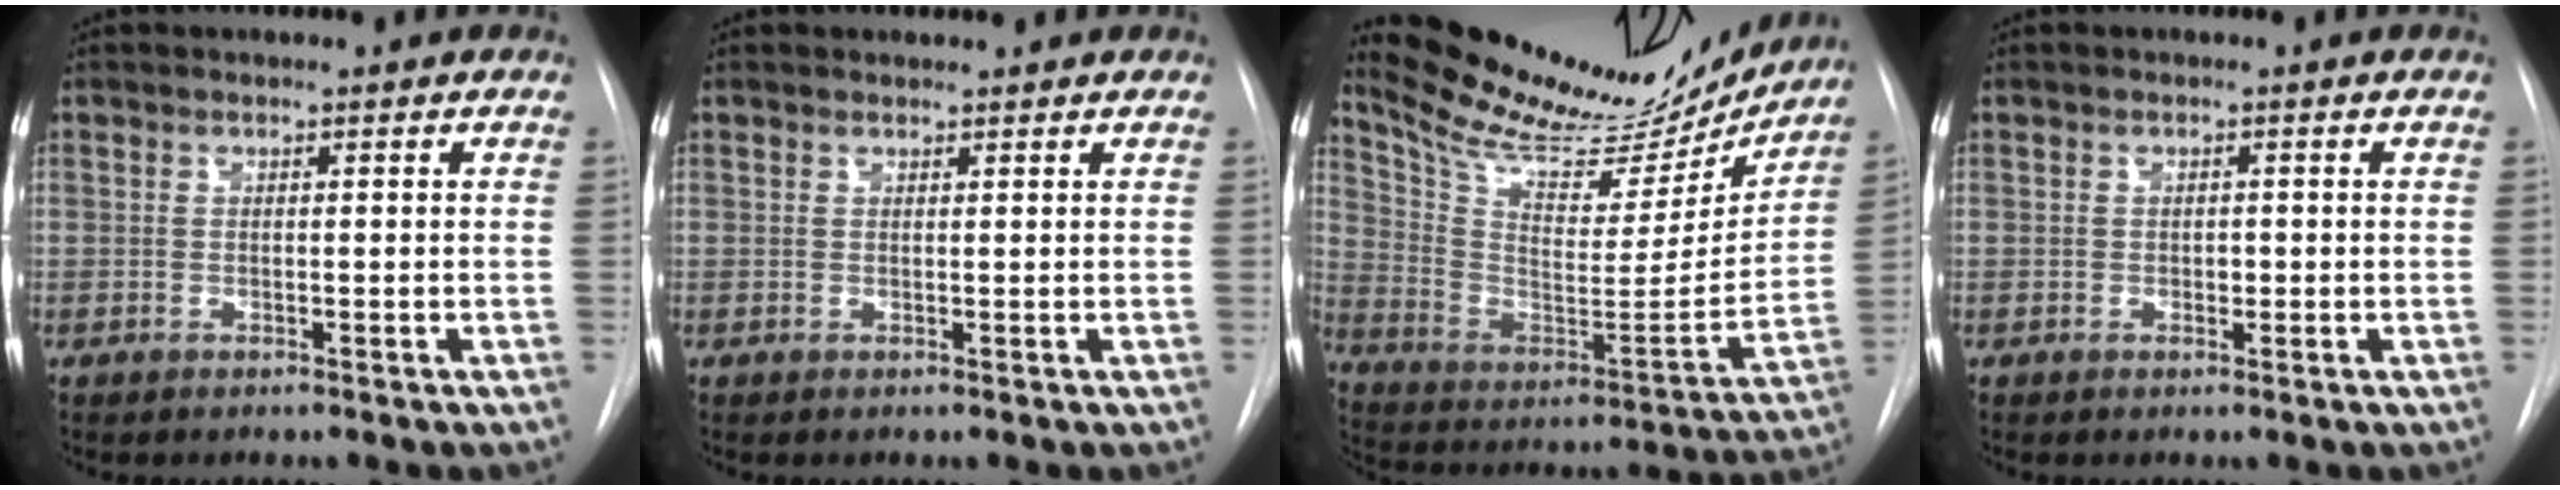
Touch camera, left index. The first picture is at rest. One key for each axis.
{"total": 1.0, "fx": 1.0, "fy": 0.2, "fz": -0.1, "tx": -0.006, "ty": 0.010, "tz": 0.019}
{"total": 23.0, "fx": 21.0, "fy": 5.8, "fz": 7.1, "tx": -0.123, "ty": -0.033, "tz": 0.320}
{"total": 0.8, "fx": -0.1, "fy": 0.6, "fz": 0.6, "tx": -0.007, "ty": 0.000, "tz": -0.002}